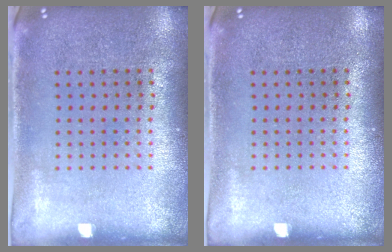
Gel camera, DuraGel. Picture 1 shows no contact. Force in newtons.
{"total": 0.0}